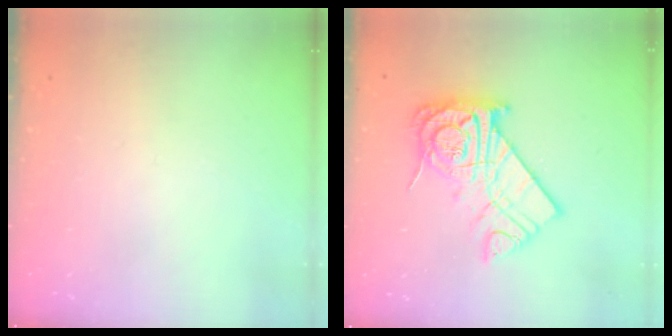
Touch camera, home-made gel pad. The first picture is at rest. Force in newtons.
{"total": 16.1, "press": 16.0, "slide": 1.9}